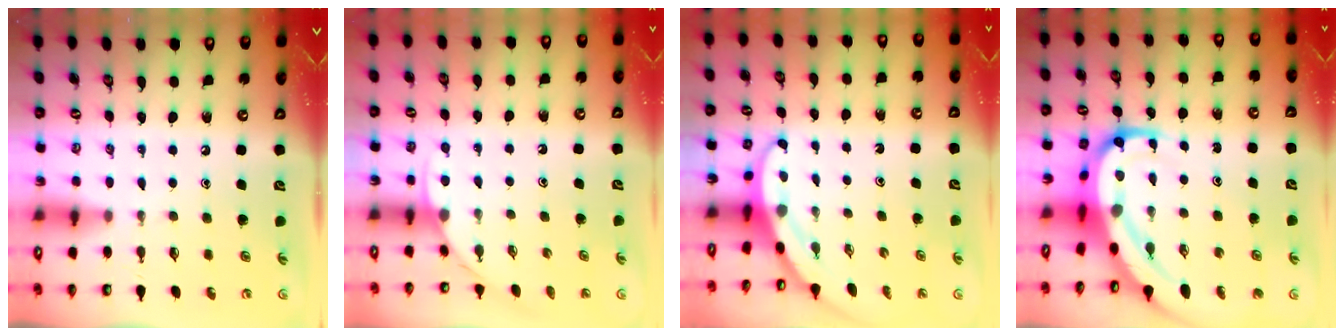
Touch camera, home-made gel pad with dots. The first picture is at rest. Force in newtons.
{"total": 3.4, "press": 3.4, "slide": 0.2}
{"total": 3.1, "press": 3.1, "slide": 0.2}
{"total": 14.7, "press": 14.6, "slide": 1.5}